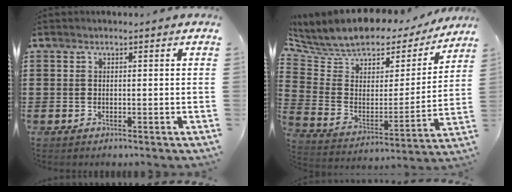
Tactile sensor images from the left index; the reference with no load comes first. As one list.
[{"total": 7.1, "force": [6.2, 3.2, 1.2], "torque": [-0.060, -0.053, 0.103]}]